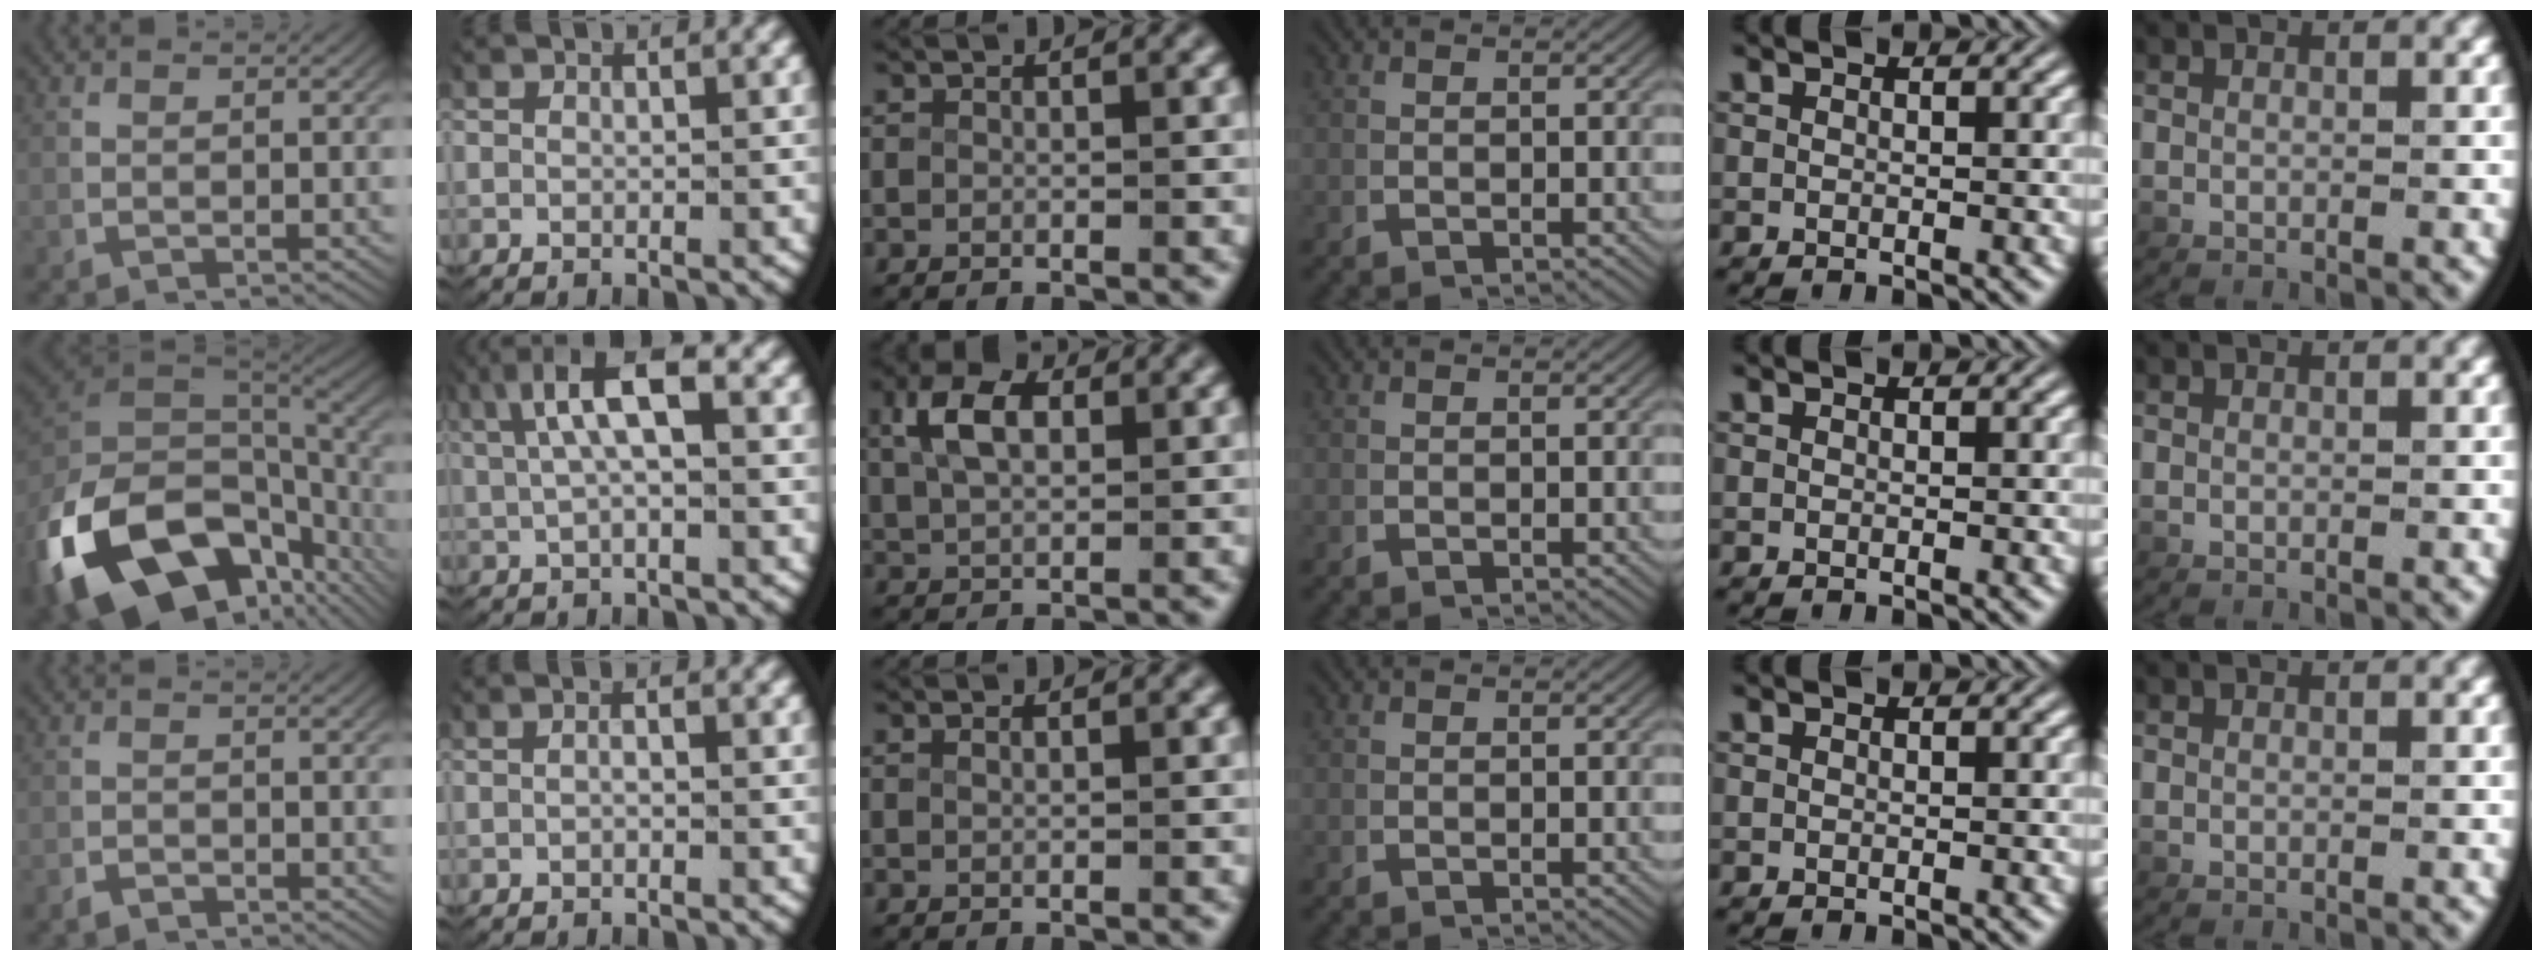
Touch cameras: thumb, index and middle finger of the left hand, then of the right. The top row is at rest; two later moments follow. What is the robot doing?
{"motion": "lift_and_place", "object": "photo album"}